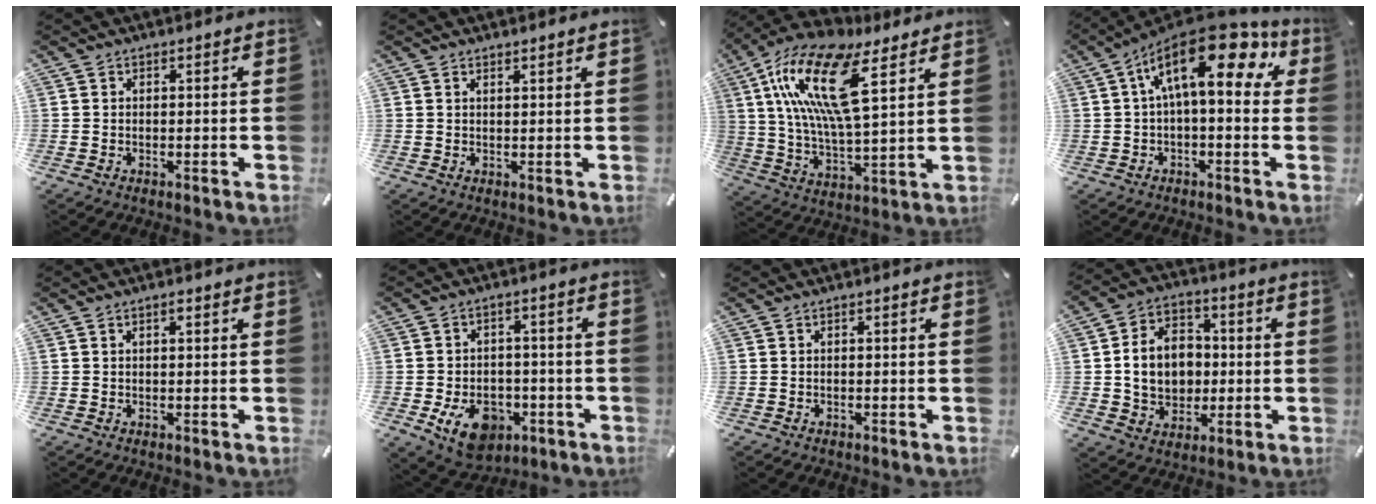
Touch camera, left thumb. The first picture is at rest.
{"total": 1.1, "force": [1.0, -0.2, 0.3], "torque": [-0.005, -0.004, 0.020]}
{"total": 20.3, "force": [9.8, 7.0, 16.4], "torque": [-0.350, -0.033, 0.157]}
{"total": 18.1, "force": [6.2, 8.0, 15.1], "torque": [-0.256, -0.042, 0.099]}
{"total": 1.0, "force": [0.4, 0.2, 0.9], "torque": [-0.019, 0.002, 0.006]}
{"total": 11.0, "force": [-4.7, 7.6, 6.5], "torque": [-0.103, 0.027, -0.078]}
{"total": 0.8, "force": [-0.6, 0.3, 0.4], "torque": [-0.009, 0.000, -0.011]}
{"total": 11.6, "force": [-0.4, 9.9, 6.0], "torque": [-0.118, 0.020, -0.001]}